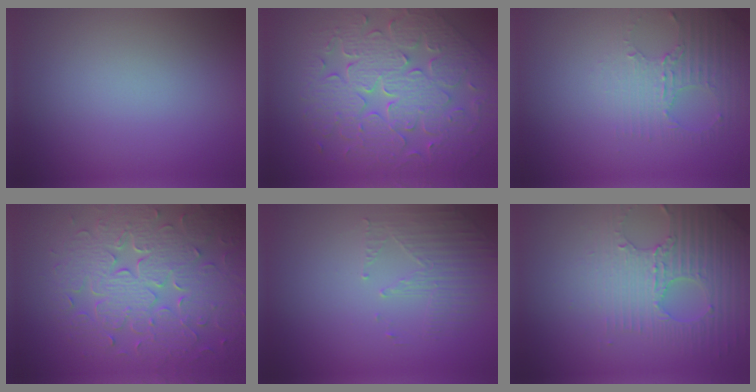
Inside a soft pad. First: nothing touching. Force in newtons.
{"total": 9.0, "press": 6.7, "slide": 6.0}
{"total": 2.8, "press": 2.4, "slide": 1.4}
{"total": 8.9, "press": 6.2, "slide": 6.4}
{"total": 1.8, "press": 1.1, "slide": 1.4}
{"total": 4.8, "press": 4.4, "slide": 2.0}